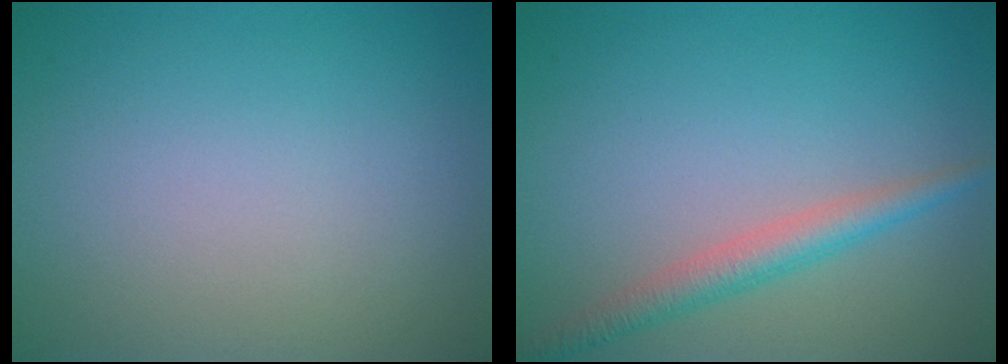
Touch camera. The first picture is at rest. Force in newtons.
{"total": 2.8, "press": 2.8, "slide": 0.1}